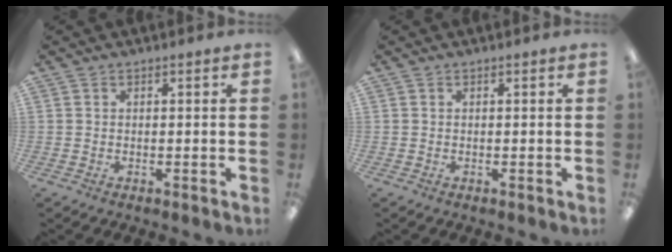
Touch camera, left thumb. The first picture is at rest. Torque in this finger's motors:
{"motor_torque": [-0.01, 0.01, -0.14, 0.04, 0.00]}